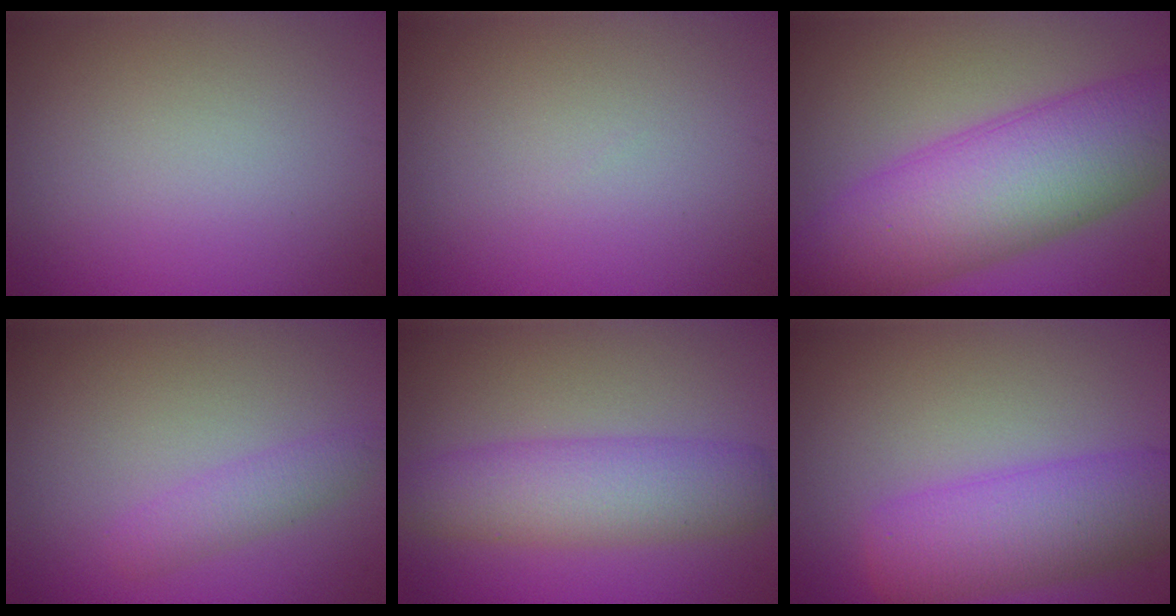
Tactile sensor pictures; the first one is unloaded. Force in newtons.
{"total": 0.0}
{"total": 11.1, "press": 11.1, "slide": 0.0}
{"total": 2.0, "press": 2.0, "slide": 0.1}
{"total": 5.6, "press": 5.6, "slide": 0.2}
{"total": 7.0, "press": 7.0, "slide": 0.1}